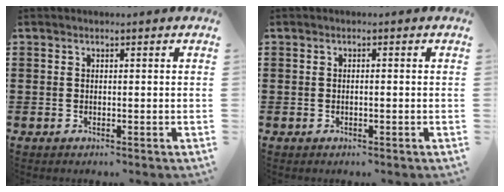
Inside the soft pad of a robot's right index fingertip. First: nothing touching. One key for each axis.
{"total": 0.6, "fx": -0.1, "fy": 0.1, "fz": 0.6, "tx": -0.011, "ty": -0.003, "tz": -0.002}